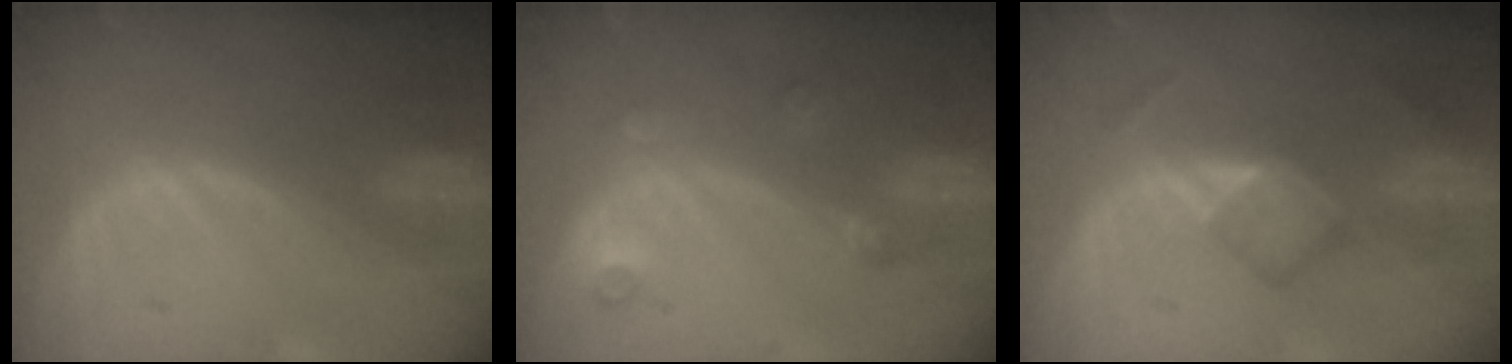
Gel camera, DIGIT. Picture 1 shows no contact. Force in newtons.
{"total": 3.4, "press": 3.0, "slide": 1.5}
{"total": 5.1, "press": 4.8, "slide": 1.9}